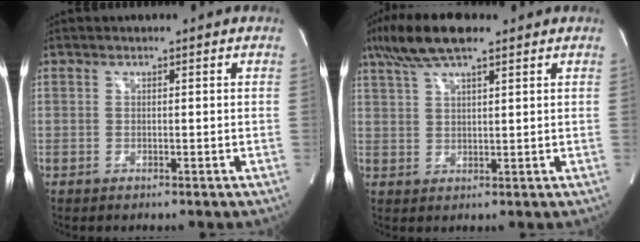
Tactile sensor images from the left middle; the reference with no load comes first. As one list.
[{"total": 8.9, "force": [6.3, 1.8, 6.1], "torque": [-0.126, 0.025, 0.114]}]